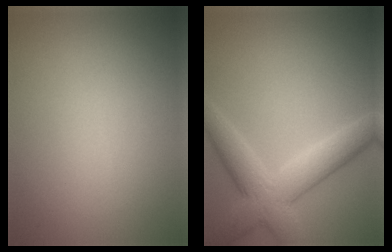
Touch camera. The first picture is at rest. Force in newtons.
{"total": 6.2, "press": 6.2, "slide": 0.2}